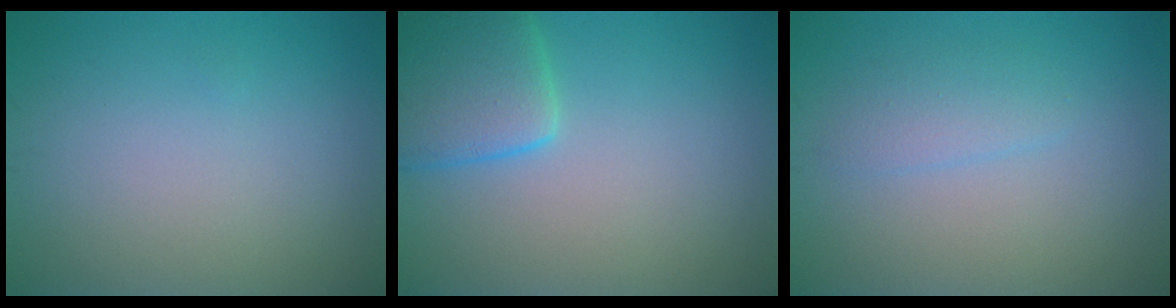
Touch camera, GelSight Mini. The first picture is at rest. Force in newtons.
{"total": 5.0, "press": 5.0, "slide": 0.3}
{"total": 1.8, "press": 1.8, "slide": 0.0}